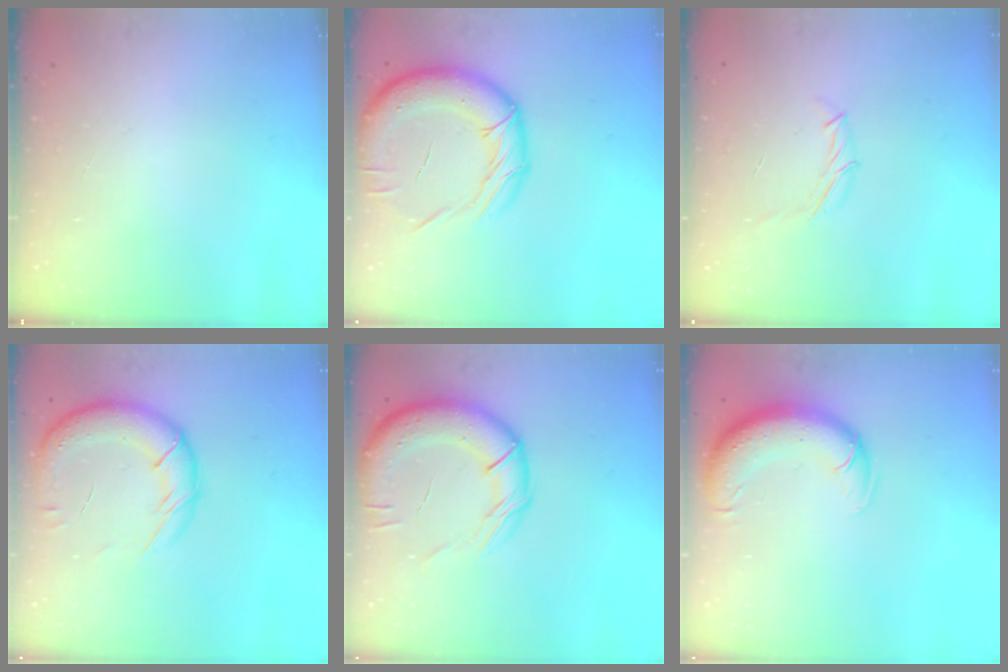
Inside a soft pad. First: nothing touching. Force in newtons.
{"total": 20.3, "press": 19.9, "slide": 4.2}
{"total": 6.0, "press": 5.9, "slide": 1.1}
{"total": 18.0, "press": 17.4, "slide": 4.4}
{"total": 17.3, "press": 16.9, "slide": 3.5}
{"total": 11.0, "press": 10.6, "slide": 2.8}